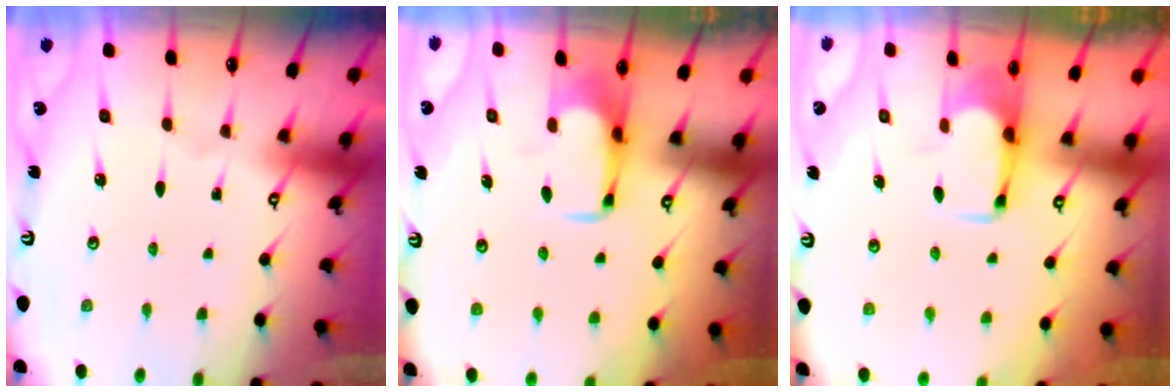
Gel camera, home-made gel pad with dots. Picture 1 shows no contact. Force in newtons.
{"total": 2.0, "press": 1.9, "slide": 0.4}
{"total": 1.9, "press": 1.7, "slide": 0.8}